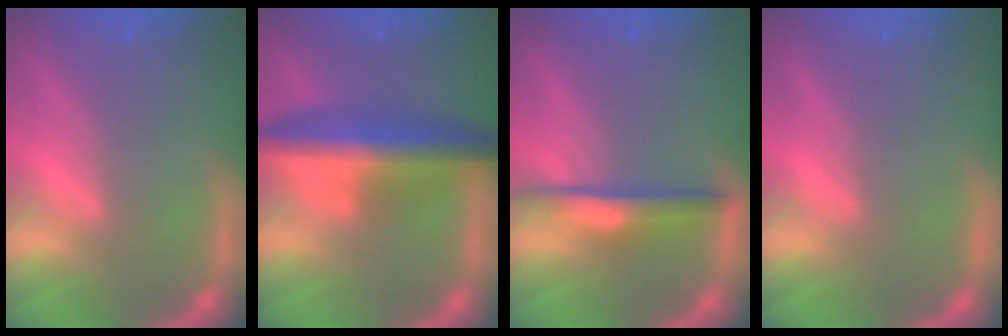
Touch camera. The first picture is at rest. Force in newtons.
{"total": 8.0}
{"total": 3.5}
{"total": 0.0}